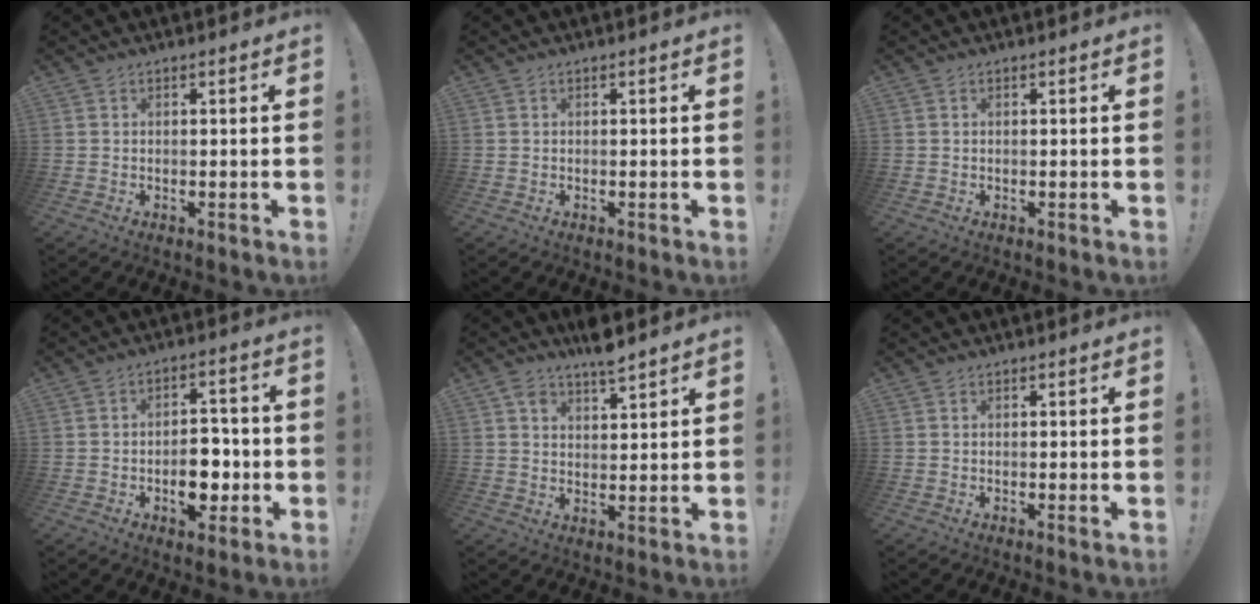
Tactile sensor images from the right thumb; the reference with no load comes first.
{"total": 0.0}
{"total": 0.0}
{"total": 9.9, "force": [-2.8, 6.3, 7.1], "torque": [-0.102, 0.023, -0.040]}
{"total": 5.9, "force": [4.9, 1.9, 2.6], "torque": [-0.043, -0.027, 0.088]}
{"total": 0.8, "force": [0.4, 0.0, 0.8], "torque": [-0.007, -0.003, 0.004]}